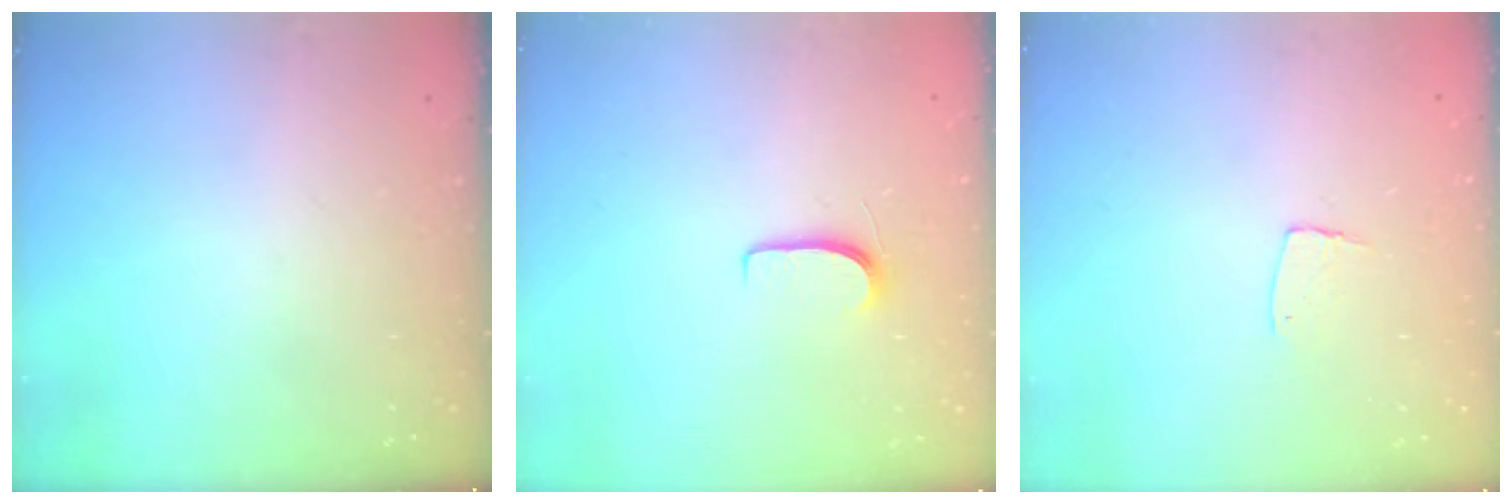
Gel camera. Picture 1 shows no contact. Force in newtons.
{"total": 5.4, "press": 5.4, "slide": 0.6}
{"total": 5.1, "press": 5.1, "slide": 0.4}